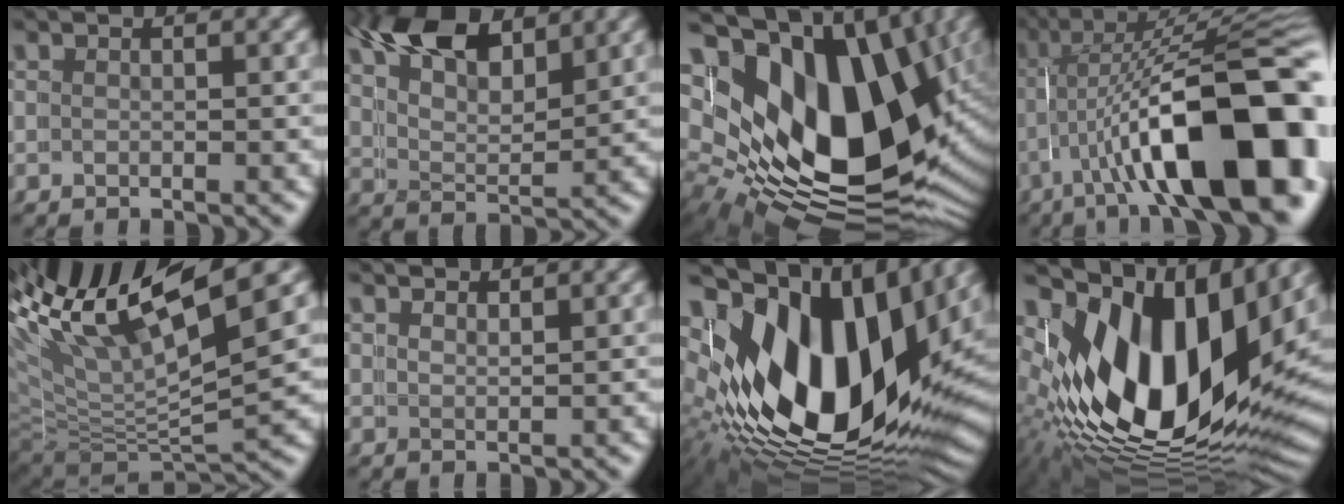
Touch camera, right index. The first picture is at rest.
{"total": 8.5, "force": [5.9, 4.2, 4.5], "torque": [-0.109, -0.009, 0.094]}
{"total": 22.8, "force": [1.0, 15.2, 16.9], "torque": [-0.307, -0.051, 0.032]}
{"total": 17.7, "force": [-3.2, 6.9, 15.9], "torque": [-0.247, -0.024, -0.036]}
{"total": 16.2, "force": [4.5, 10.4, 11.6], "torque": [-0.218, -0.013, 0.073]}
{"total": 2.0, "force": [1.8, -0.2, -0.8], "torque": [0.011, -0.015, 0.038]}
{"total": 21.9, "force": [1.9, 13.1, 17.5], "torque": [-0.310, -0.031, 0.047]}
{"total": 19.5, "force": [1.3, 11.5, 15.8], "torque": [-0.285, -0.036, 0.041]}